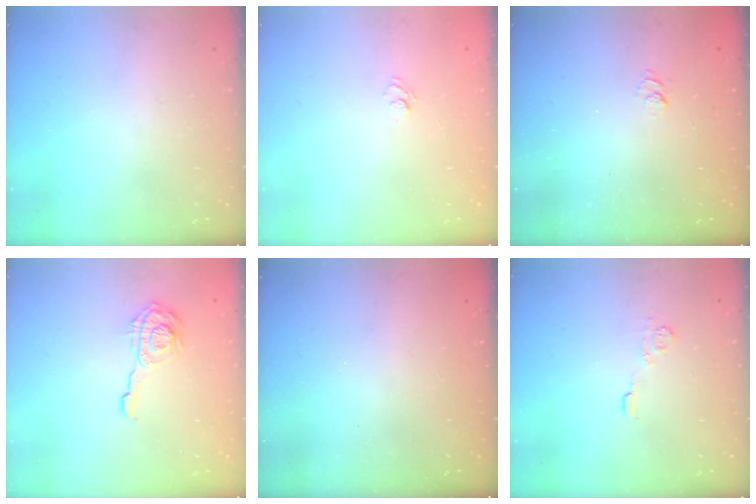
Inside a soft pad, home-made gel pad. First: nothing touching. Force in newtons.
{"total": 4.2, "press": 4.0, "slide": 1.2}
{"total": 2.5, "press": 2.0, "slide": 1.4}
{"total": 9.7, "press": 9.7, "slide": 0.5}
{"total": 2.4, "press": 2.2, "slide": 0.8}
{"total": 5.6, "press": 5.6, "slide": 0.7}